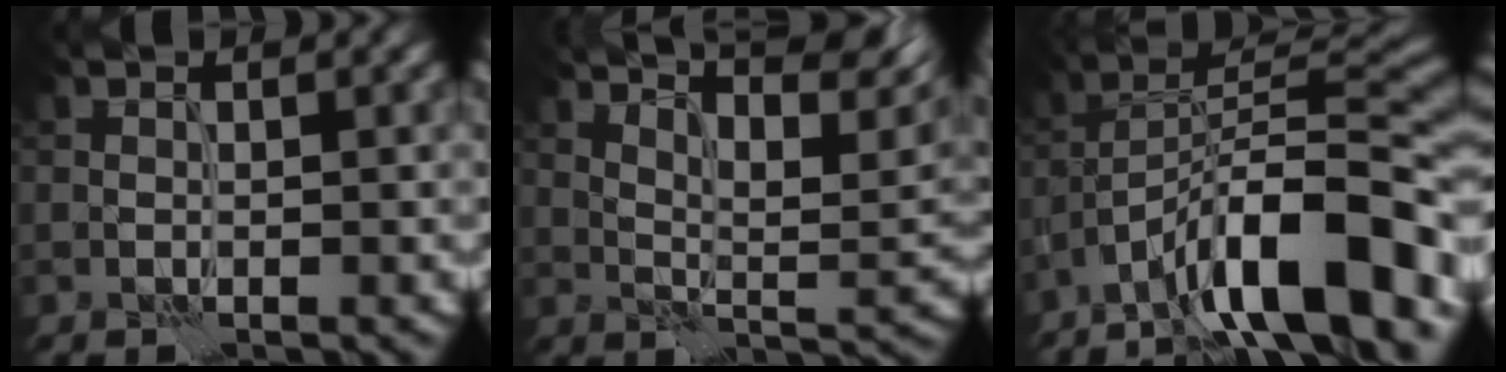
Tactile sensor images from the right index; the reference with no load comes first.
{"total": 10.9, "force": [7.4, 2.5, 7.5], "torque": [-0.109, 0.021, 0.106]}
{"total": 12.5, "force": [-7.7, 3.2, 9.2], "torque": [-0.136, 0.021, -0.133]}